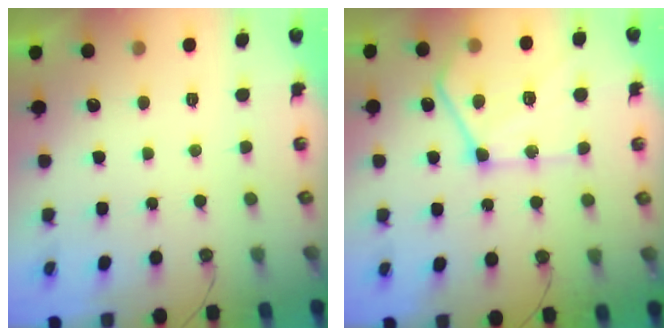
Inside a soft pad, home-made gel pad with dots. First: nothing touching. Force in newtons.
{"total": 18.7, "press": 18.6, "slide": 1.6}